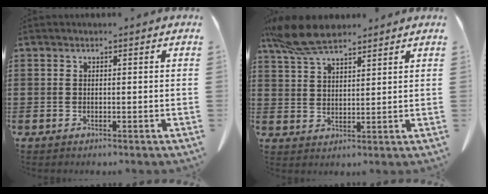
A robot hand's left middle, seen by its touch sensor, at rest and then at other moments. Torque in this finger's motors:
{"motor_torque": [0.89, 0.27, 0.27, 0.14]}